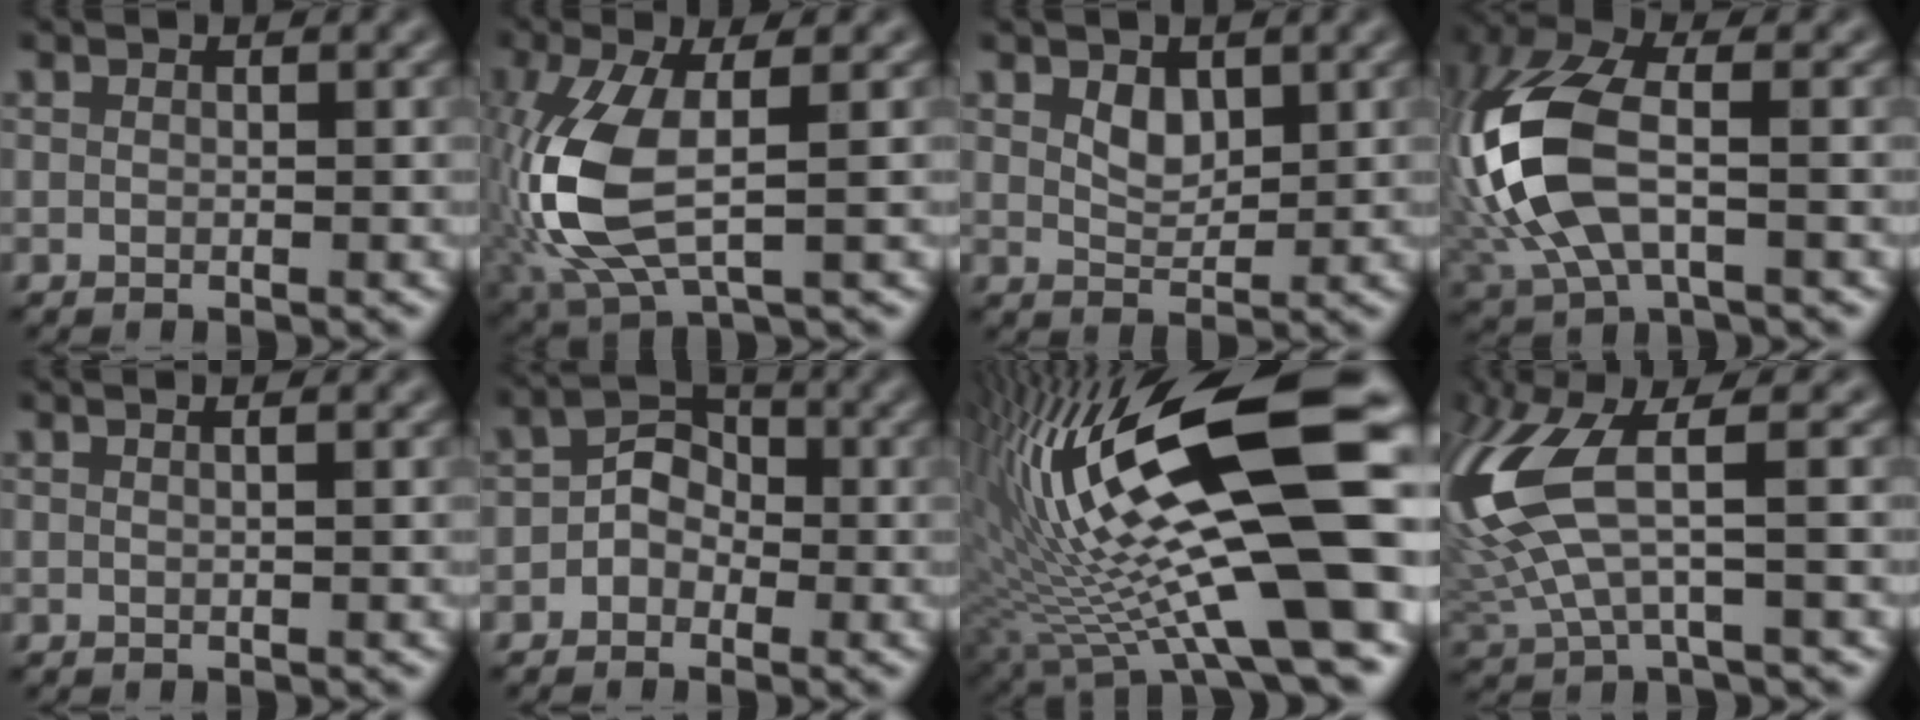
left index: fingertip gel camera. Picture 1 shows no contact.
{"total": 9.0, "force": [-1.0, 3.7, 8.1], "torque": [-0.205, 0.000, -0.020]}
{"total": 2.2, "force": [1.1, 1.3, 1.4], "torque": [-0.027, -0.005, 0.026]}
{"total": 10.9, "force": [-0.5, 5.6, 9.3], "torque": [-0.230, 0.011, -0.021]}
{"total": 1.6, "force": [0.8, 0.7, 1.2], "torque": [0.001, -0.005, -0.005]}
{"total": 2.9, "force": [-0.8, 2.3, 1.5], "torque": [-0.006, 0.010, -0.024]}
{"total": 19.7, "force": [1.4, 5.4, 18.8], "torque": [-0.327, 0.020, 0.015]}
{"total": 8.9, "force": [1.5, 3.0, 8.3], "torque": [-0.206, 0.005, 0.028]}